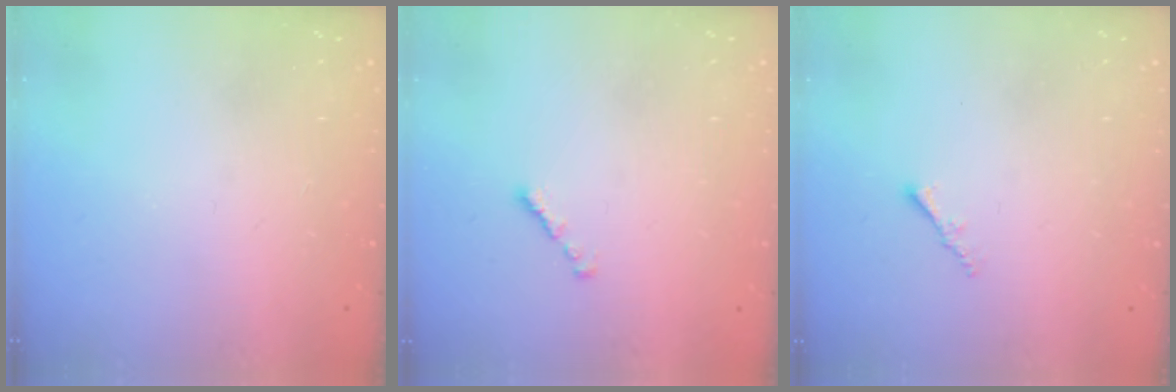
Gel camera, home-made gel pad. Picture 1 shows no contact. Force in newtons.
{"total": 0.8, "press": 0.7, "slide": 0.4}
{"total": 1.0, "press": 1.0, "slide": 0.4}